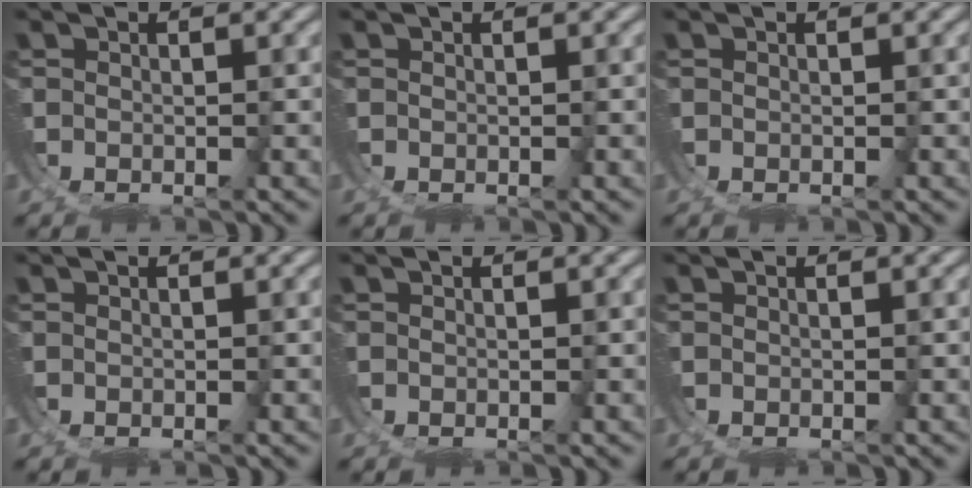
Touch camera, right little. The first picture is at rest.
{"total": 0.0}
{"total": 0.0}
{"total": 0.0}
{"total": 0.0}
{"total": 0.0}